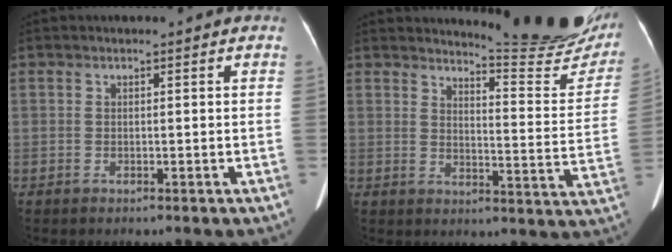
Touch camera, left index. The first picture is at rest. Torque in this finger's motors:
{"motor_torque": [0.16, -0.44, 0.00, -0.01]}